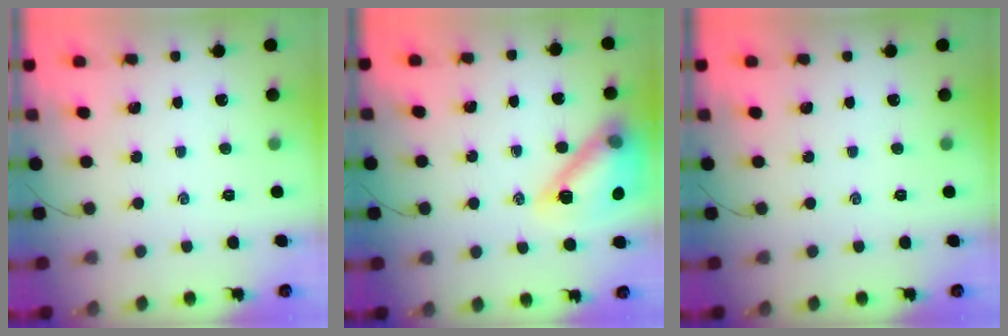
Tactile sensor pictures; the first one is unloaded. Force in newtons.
{"total": 16.7, "press": 16.7, "slide": 1.6}
{"total": 0.0}